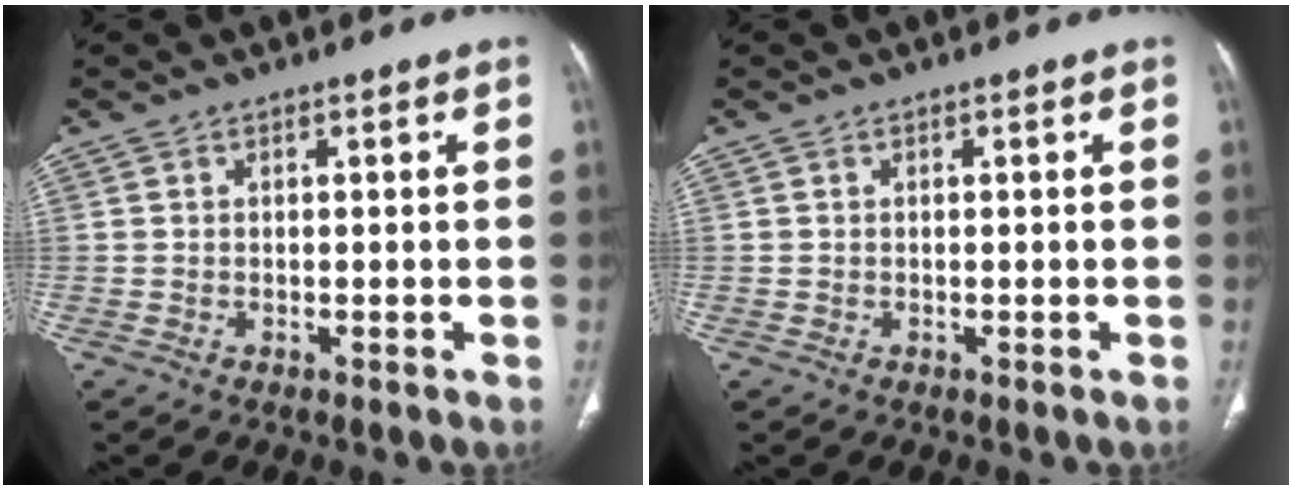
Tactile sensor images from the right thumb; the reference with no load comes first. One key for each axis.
{"total": 0.0}